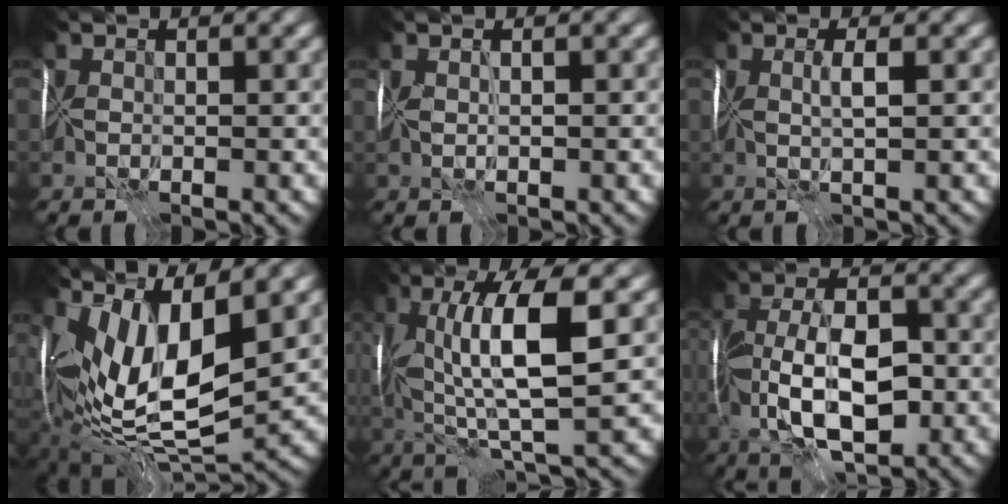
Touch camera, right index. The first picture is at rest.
{"total": 0.6, "force": [0.0, -0.6, 0.1], "torque": [0.002, -0.004, 0.003]}
{"total": 1.5, "force": [0.0, -1.4, 0.4], "torque": [0.001, -0.008, 0.003]}
{"total": 13.0, "force": [2.7, 4.6, 11.8], "torque": [-0.209, -0.001, 0.056]}
{"total": 7.7, "force": [1.2, 0.7, 7.6], "torque": [-0.113, -0.003, 0.023]}
{"total": 8.2, "force": [-2.6, 2.9, 7.2], "torque": [-0.116, -0.004, -0.050]}